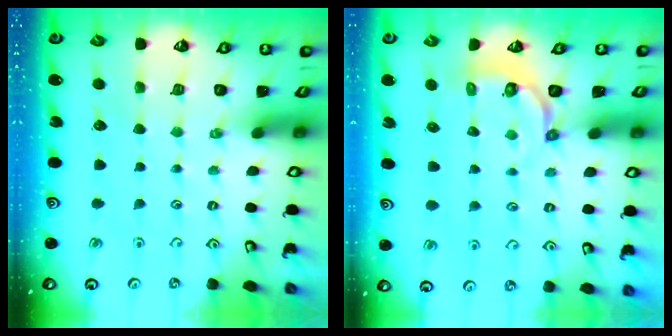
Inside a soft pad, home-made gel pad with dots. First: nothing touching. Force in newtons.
{"total": 4.0, "press": 3.1, "slide": 2.5}